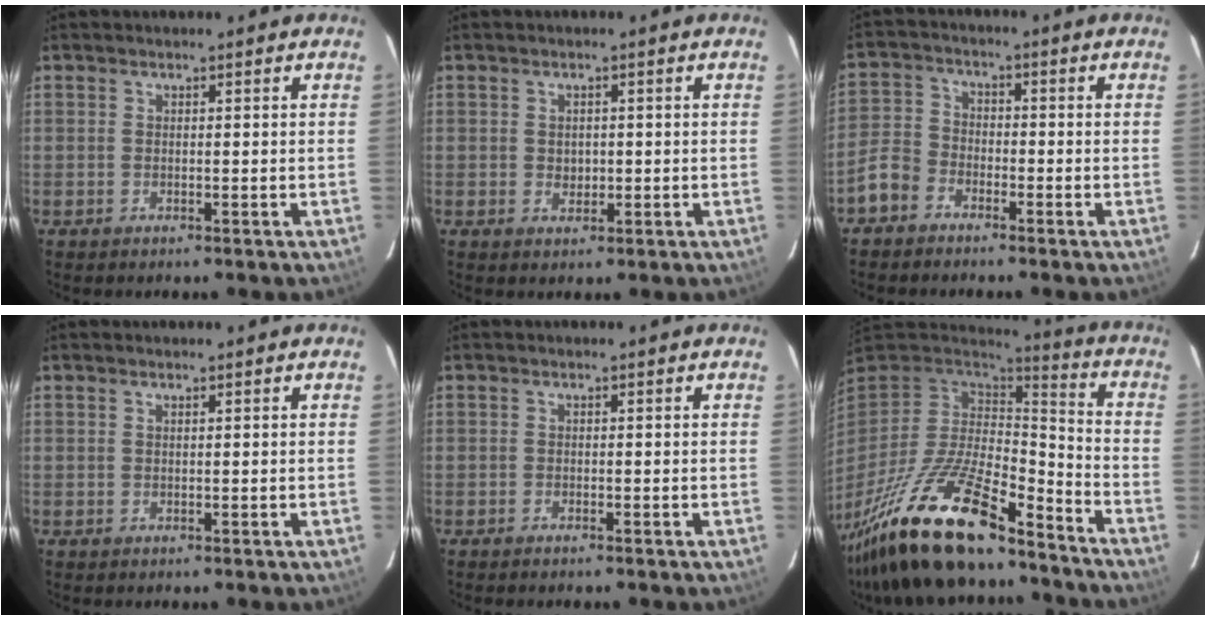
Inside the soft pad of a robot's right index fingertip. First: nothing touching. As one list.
[{"total": 2.1, "force": [-0.1, 1.9, 1.0], "torque": [-0.013, 0.001, 0.001]}, {"total": 5.7, "force": [-3.8, 3.8, 1.8], "torque": [-0.041, 0.018, -0.082]}, {"total": 0.0}, {"total": 0.7, "force": [-0.7, 0.1, 0.3], "torque": [-0.007, 0.000, -0.014]}, {"total": 25.9, "force": [-18.4, 7.4, 16.7], "torque": [-0.330, -0.049, -0.317]}]